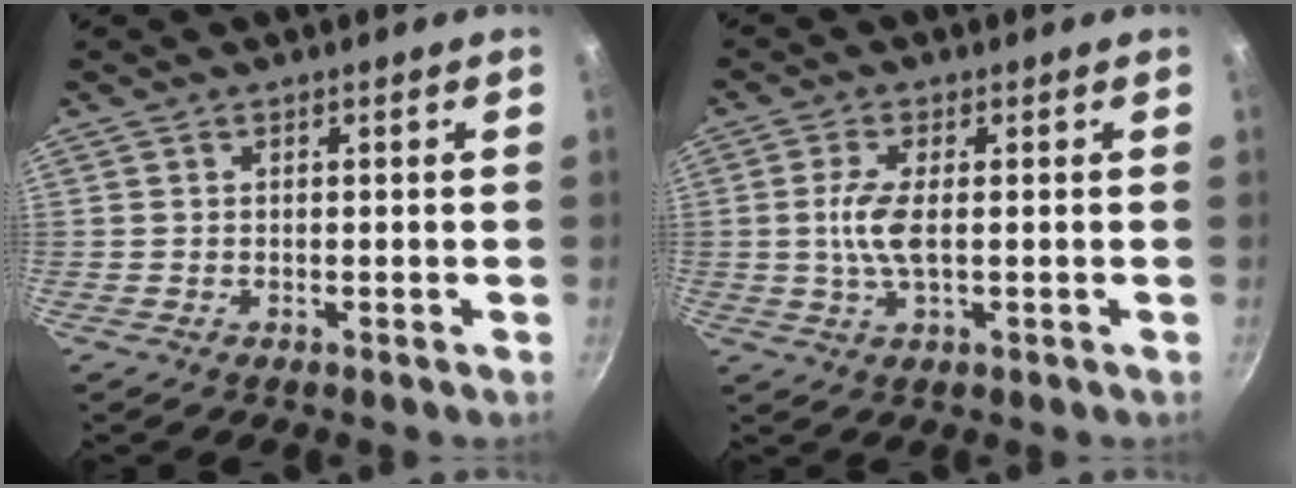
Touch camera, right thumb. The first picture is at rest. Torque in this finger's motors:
{"motor_torque": [1.53, 0.62, 1.08, -0.56, 0.27]}